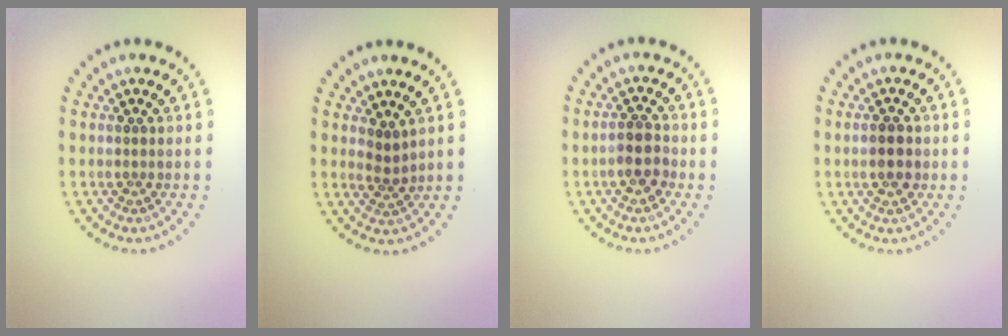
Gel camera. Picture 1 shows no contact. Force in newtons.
{"total": 1.7, "press": 1.2, "slide": 1.2}
{"total": 2.3, "press": 2.2, "slide": 0.8}
{"total": 2.7, "press": 2.7, "slide": 0.2}